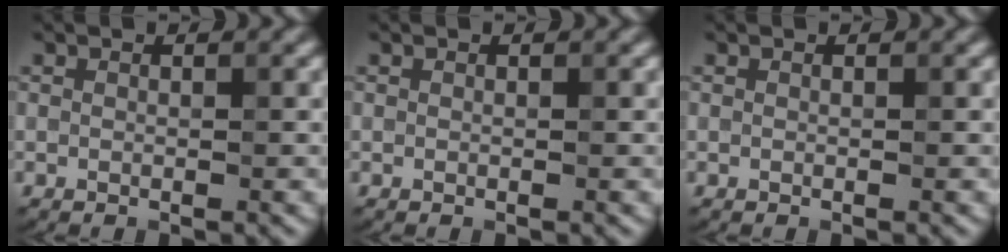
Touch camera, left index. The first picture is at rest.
{"total": 0.0}
{"total": 0.0}